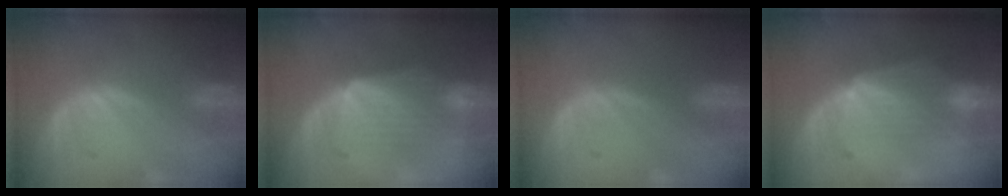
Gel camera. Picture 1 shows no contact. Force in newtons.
{"total": 7.4, "press": 7.4, "slide": 0.7}
{"total": 0.0}
{"total": 6.9, "press": 6.3, "slide": 2.9}